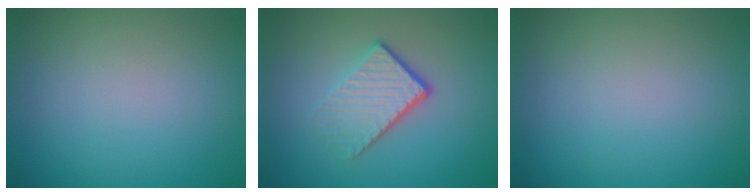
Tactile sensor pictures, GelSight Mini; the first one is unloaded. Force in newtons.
{"total": 3.9, "press": 2.8, "slide": 2.8}
{"total": 0.0}